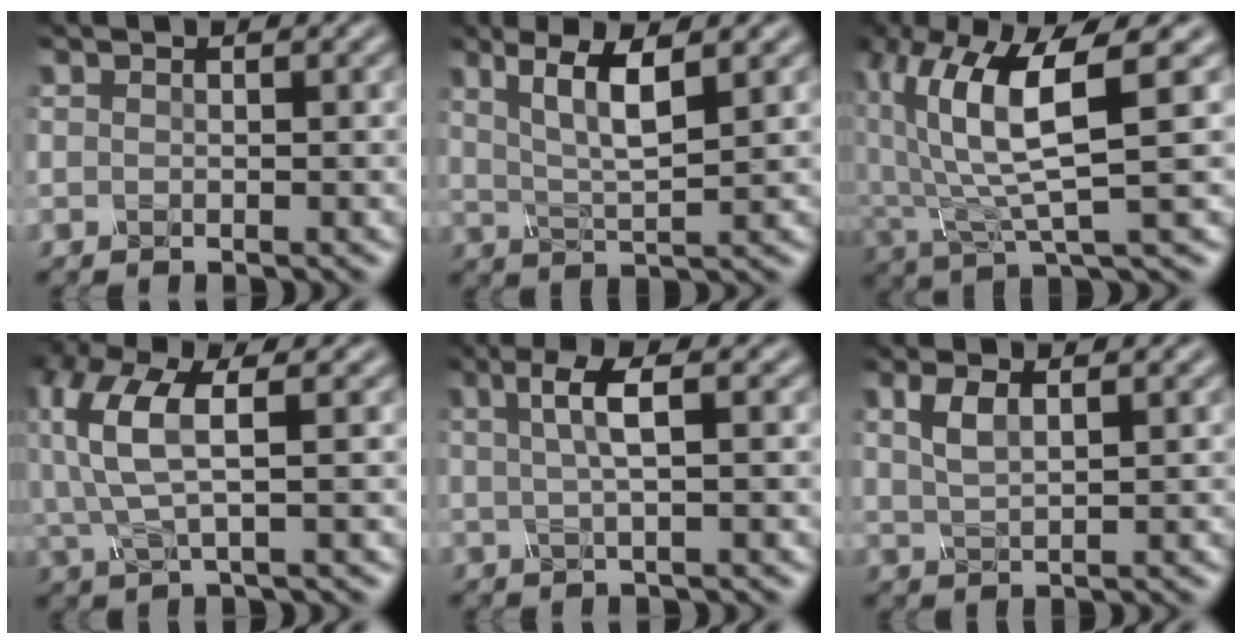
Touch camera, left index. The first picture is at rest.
{"total": 5.0, "force": [1.9, 1.2, 4.5], "torque": [-0.085, -0.005, 0.035]}
{"total": 8.3, "force": [1.7, 2.4, 7.7], "torque": [-0.161, 0.001, 0.031]}
{"total": 5.5, "force": [0.9, 2.1, 5.0], "torque": [-0.129, 0.006, 0.016]}
{"total": 3.3, "force": [0.6, 0.7, 3.1], "torque": [-0.053, 0.004, 0.010]}
{"total": 2.5, "force": [0.9, 0.9, 2.1], "torque": [-0.049, 0.000, 0.020]}